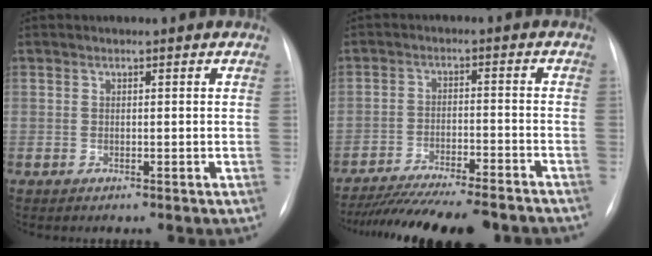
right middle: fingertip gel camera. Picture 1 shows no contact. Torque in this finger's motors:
{"motor_torque": [1.06, -1.08, 0.30, 0.18]}